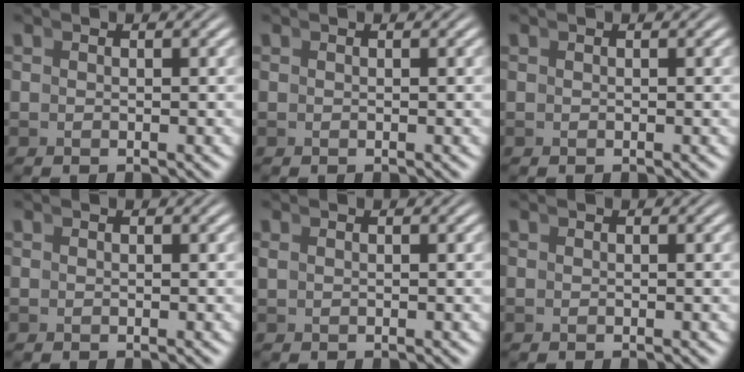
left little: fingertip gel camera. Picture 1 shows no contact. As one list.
[{"total": 0.0}, {"total": 0.0}, {"total": 0.0}, {"total": 0.0}, {"total": 0.0}]